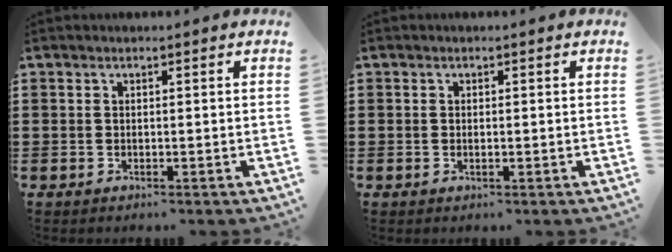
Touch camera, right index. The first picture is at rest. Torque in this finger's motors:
{"motor_torque": [-0.77, 1.37, -0.01, -0.01]}